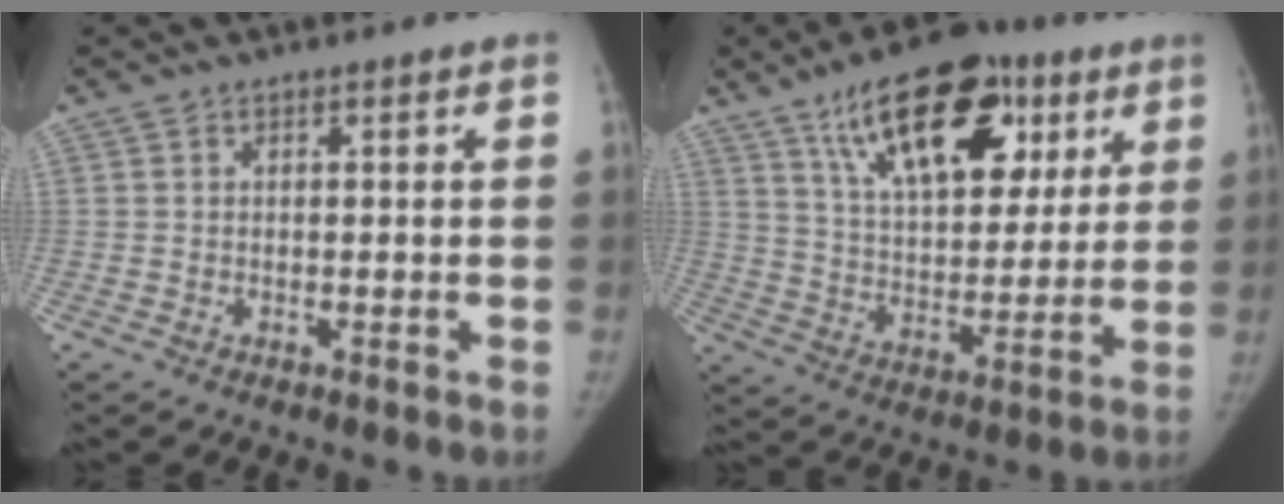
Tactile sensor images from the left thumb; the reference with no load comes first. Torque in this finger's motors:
{"motor_torque": [0.70, -0.02, 1.70, -1.07, 0.52]}